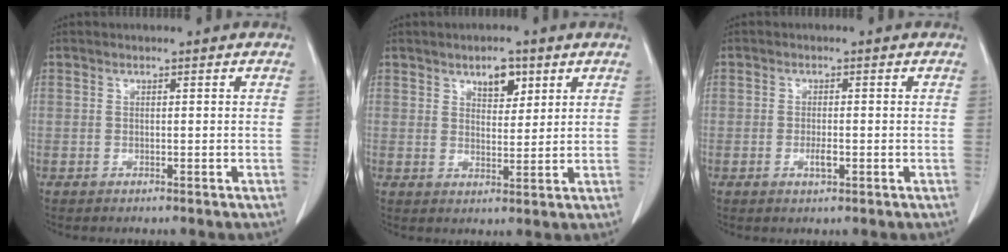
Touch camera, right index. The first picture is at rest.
{"total": 4.3, "force": [2.5, 2.1, 2.8], "torque": [-0.040, -0.001, 0.040]}
{"total": 2.0, "force": [-0.6, 0.7, 1.8], "torque": [-0.032, 0.000, -0.008]}